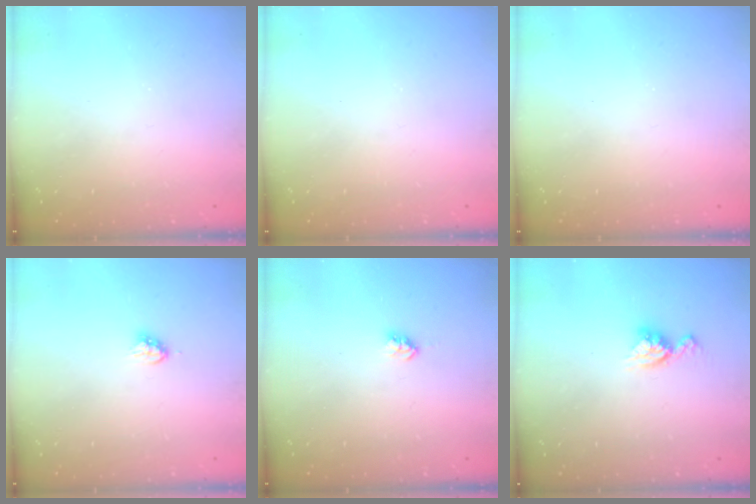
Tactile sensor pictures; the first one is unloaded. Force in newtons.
{"total": 0.0}
{"total": 0.0}
{"total": 3.6, "press": 3.6, "slide": 0.6}
{"total": 2.9, "press": 2.8, "slide": 0.5}
{"total": 7.9, "press": 7.9, "slide": 0.6}